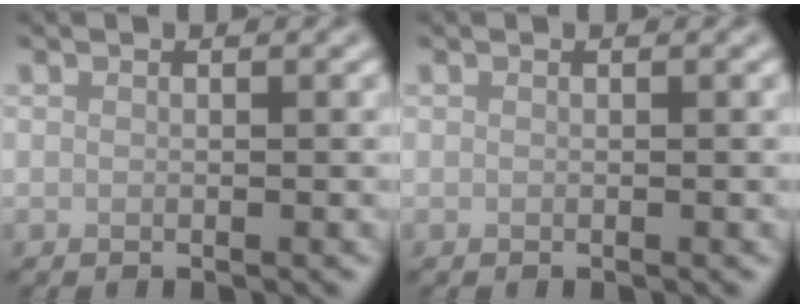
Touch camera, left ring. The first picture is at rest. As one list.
[{"total": 0.0}]